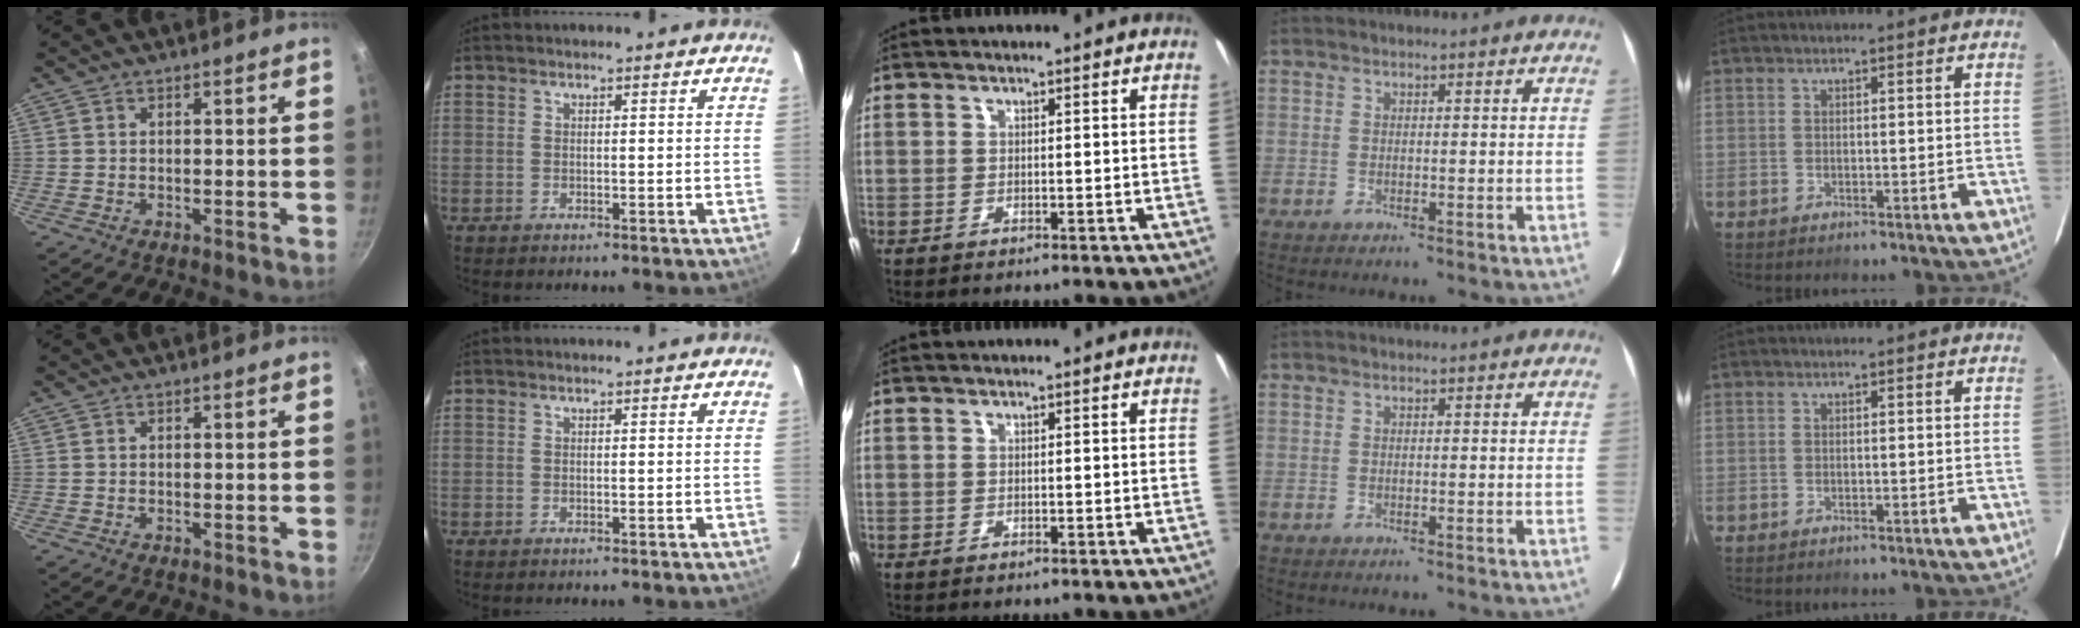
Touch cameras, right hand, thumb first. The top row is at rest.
{}